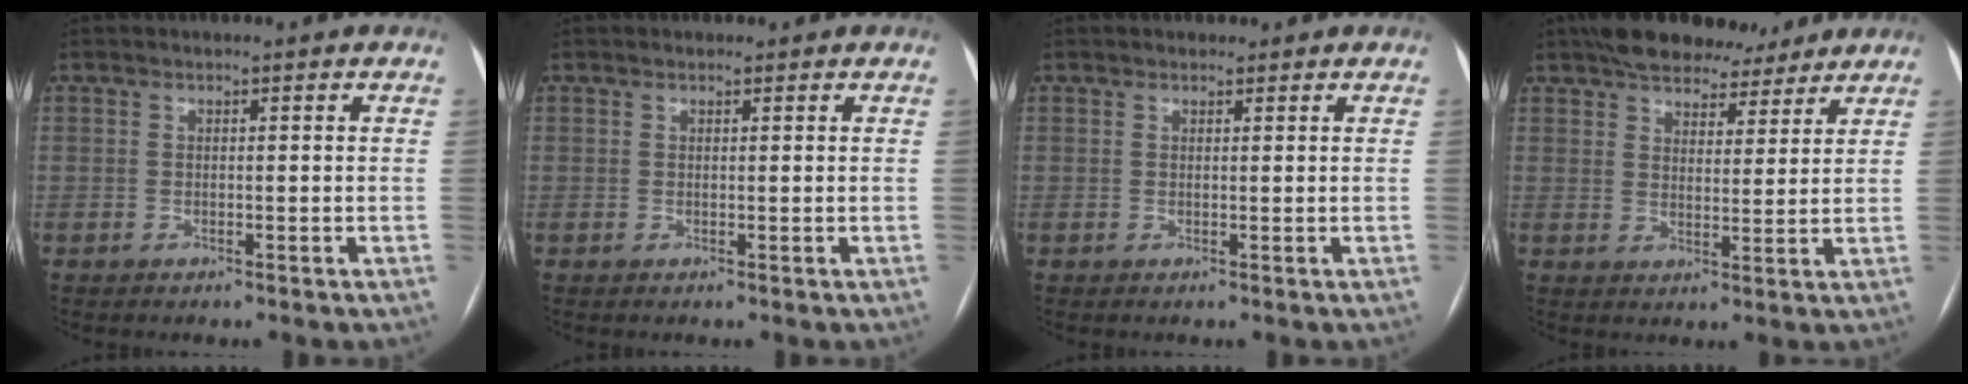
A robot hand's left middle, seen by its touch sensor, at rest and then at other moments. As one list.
[{"total": 0.8, "force": [0.5, 0.6, 0.1], "torque": [0.003, 0.004, 0.005]}, {"total": 1.2, "force": [0.8, 0.9, 0.0], "torque": [0.006, 0.005, 0.009]}, {"total": 13.4, "force": [11.1, 5.4, 5.3], "torque": [-0.082, 0.031, 0.161]}]